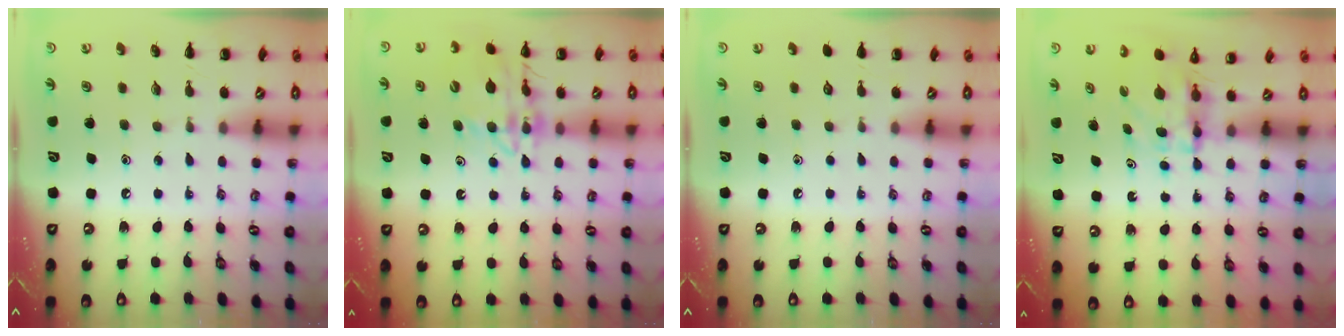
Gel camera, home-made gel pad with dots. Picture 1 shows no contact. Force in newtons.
{"total": 14.3, "press": 14.0, "slide": 2.6}
{"total": 0.0}
{"total": 3.9, "press": 3.9, "slide": 0.3}